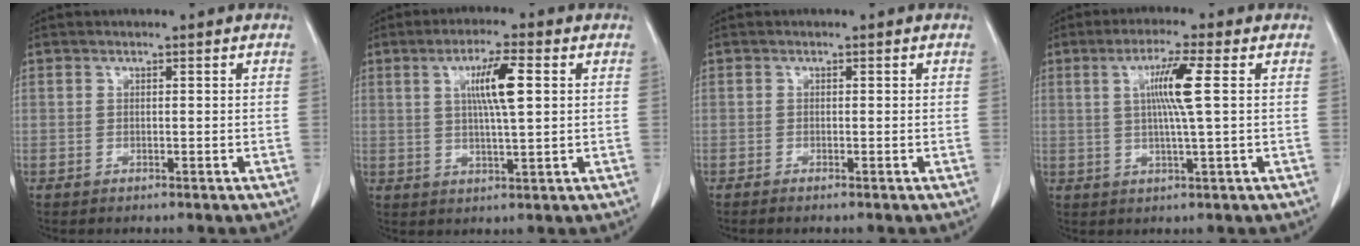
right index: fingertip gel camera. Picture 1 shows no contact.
{"total": 7.1, "force": [1.8, 0.4, 6.8], "torque": [-0.123, 0.003, 0.032]}
{"total": 0.6, "force": [-0.5, -0.1, 0.4], "torque": [-0.008, -0.001, -0.011]}
{"total": 6.7, "force": [1.3, -0.8, 6.5], "torque": [-0.120, 0.001, 0.026]}